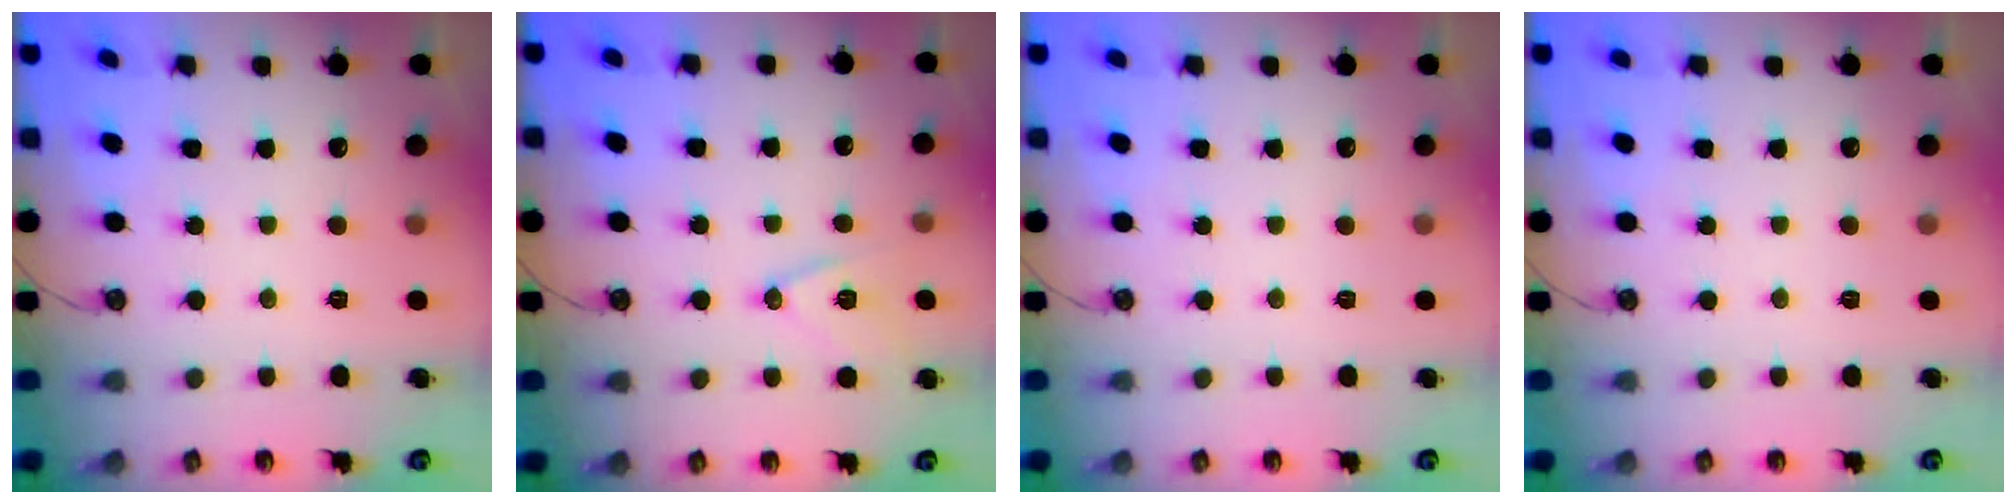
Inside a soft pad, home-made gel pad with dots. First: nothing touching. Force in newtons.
{"total": 10.8, "press": 10.2, "slide": 3.4}
{"total": 0.0}
{"total": 0.0}